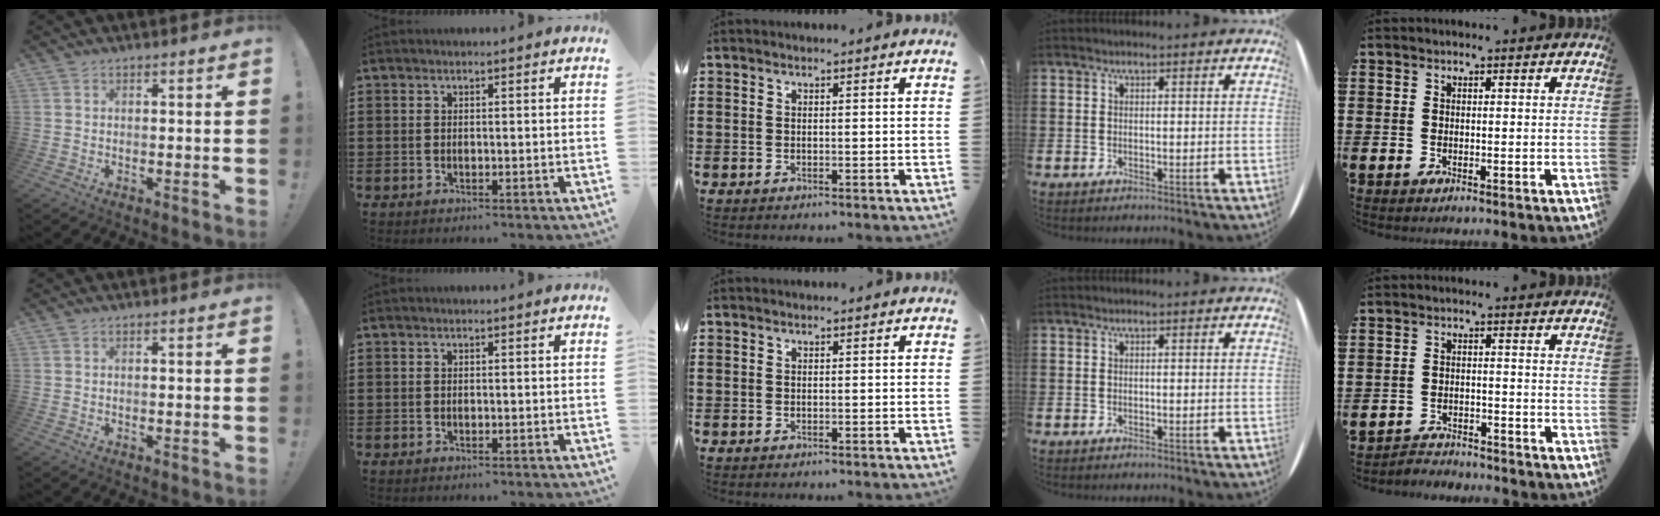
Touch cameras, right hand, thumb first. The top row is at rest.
{"little": {"total": 2.5, "force": [-2.5, 0.3, -0.3], "torque": [-0.003, 0.002, -0.056]}}